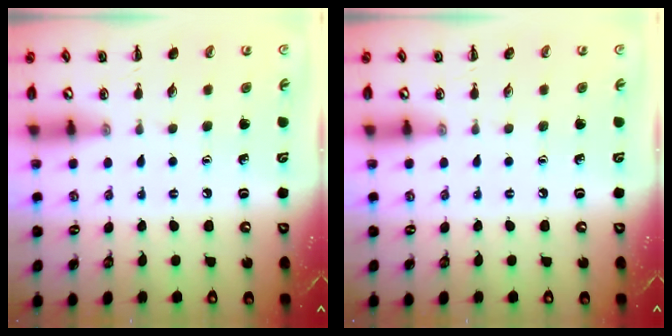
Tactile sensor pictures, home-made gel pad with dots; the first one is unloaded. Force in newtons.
{"total": 0.0}